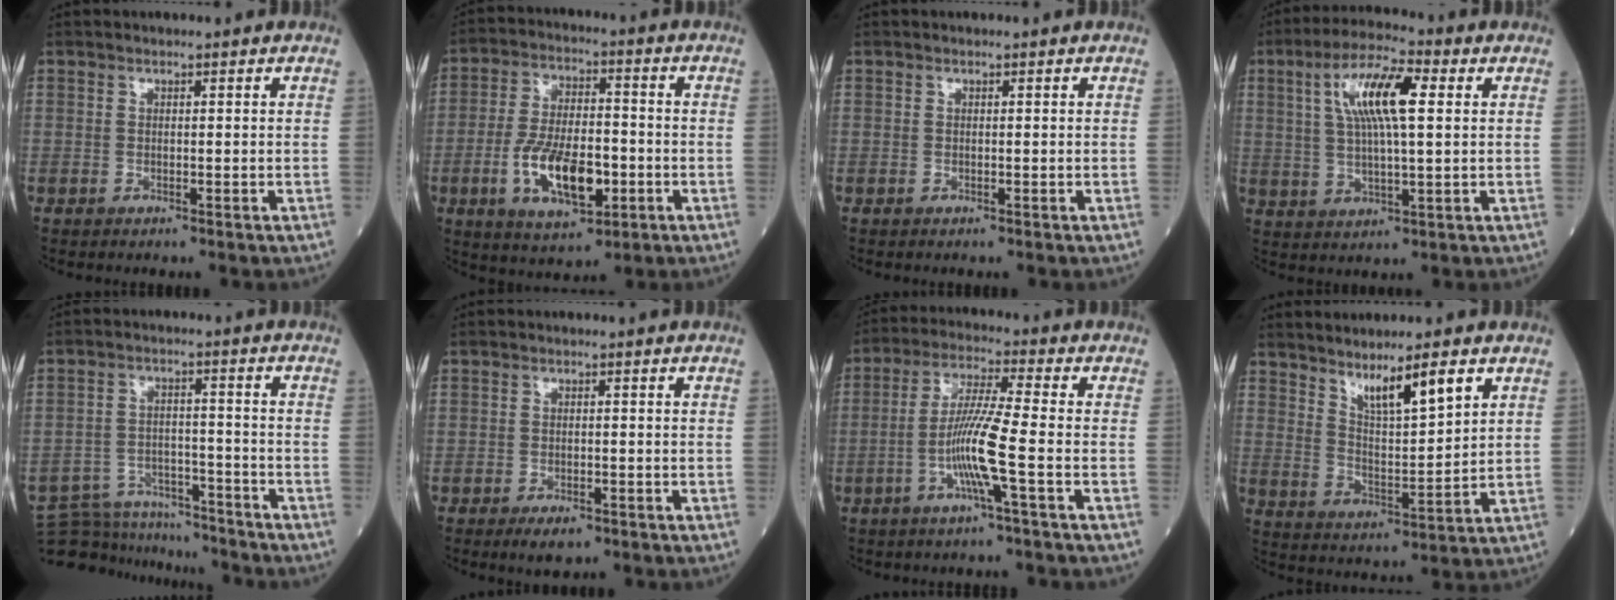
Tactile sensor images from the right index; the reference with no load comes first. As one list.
[{"total": 13.2, "force": [-4.1, 5.4, 11.4], "torque": [-0.224, -0.001, -0.066]}, {"total": 0.0}, {"total": 11.6, "force": [3.0, 2.9, 10.8], "torque": [-0.215, 0.019, 0.056]}, {"total": 14.4, "force": [-13.6, 4.0, 2.2], "torque": [-0.052, 0.021, -0.207]}, {"total": 4.1, "force": [-2.6, 2.0, 2.5], "torque": [-0.046, -0.006, -0.034]}, {"total": 9.3, "force": [-2.9, -0.3, 8.9], "torque": [-0.179, -0.003, -0.058]}, {"total": 8.9, "force": [5.6, 1.5, 6.8], "torque": [-0.130, -0.004, 0.106]}]